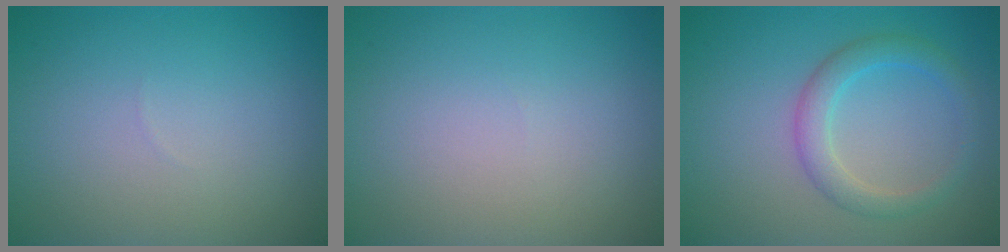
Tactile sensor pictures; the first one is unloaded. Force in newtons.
{"total": 0.0}
{"total": 2.8, "press": 2.8, "slide": 0.1}